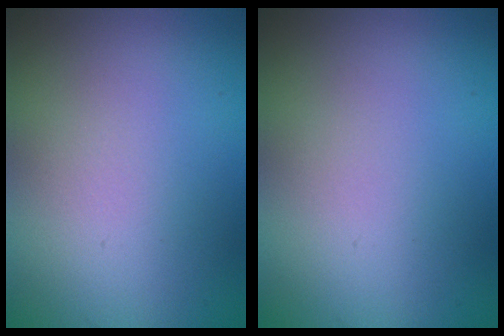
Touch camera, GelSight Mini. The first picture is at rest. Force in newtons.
{"total": 0.0}